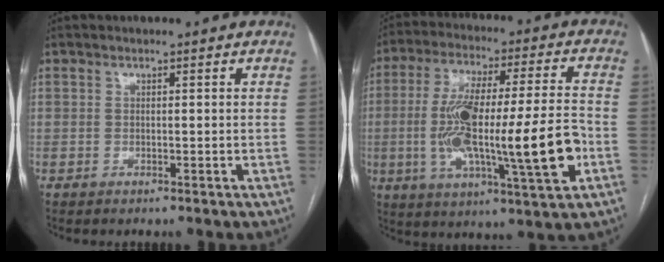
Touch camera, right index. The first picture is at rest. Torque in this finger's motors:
{"motor_torque": [2.14, 0.00, 0.73, 0.21]}